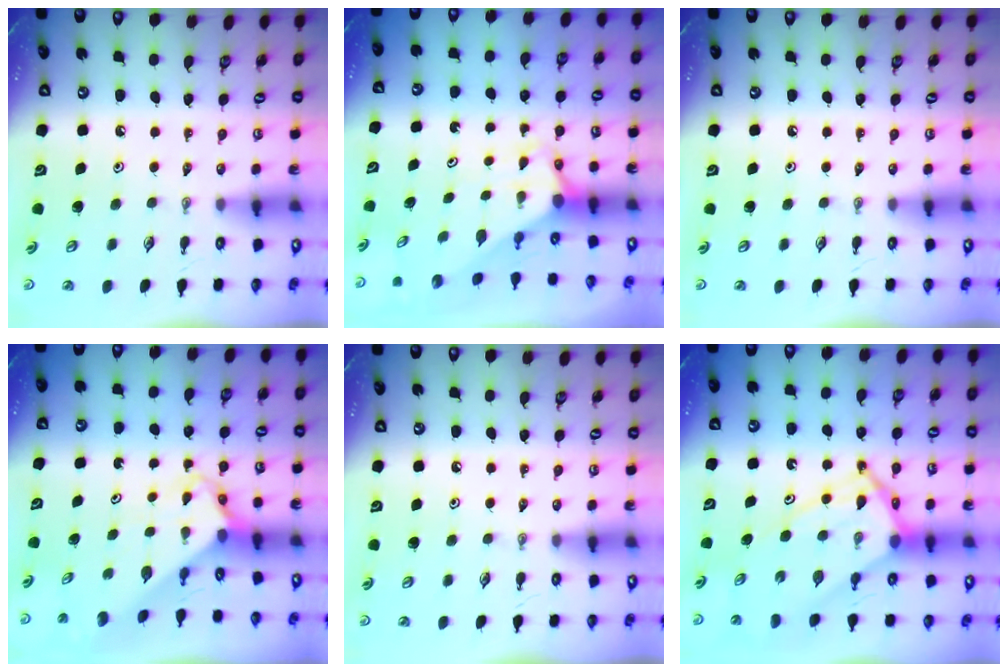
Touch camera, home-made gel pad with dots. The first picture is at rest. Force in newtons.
{"total": 2.7, "press": 2.7, "slide": 0.0}
{"total": 0.0}
{"total": 2.9, "press": 2.9, "slide": 0.3}
{"total": 0.0}
{"total": 14.8, "press": 14.7, "slide": 1.4}